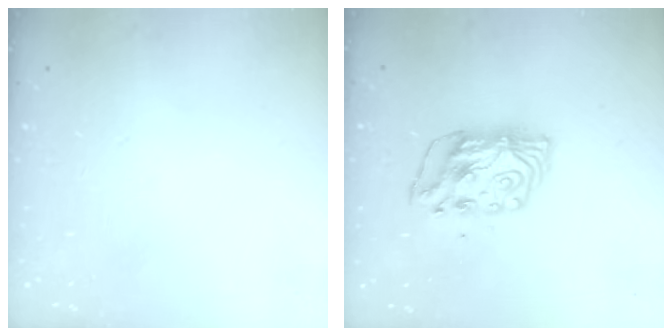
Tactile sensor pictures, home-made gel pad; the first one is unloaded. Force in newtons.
{"total": 7.0, "press": 7.0, "slide": 0.6}